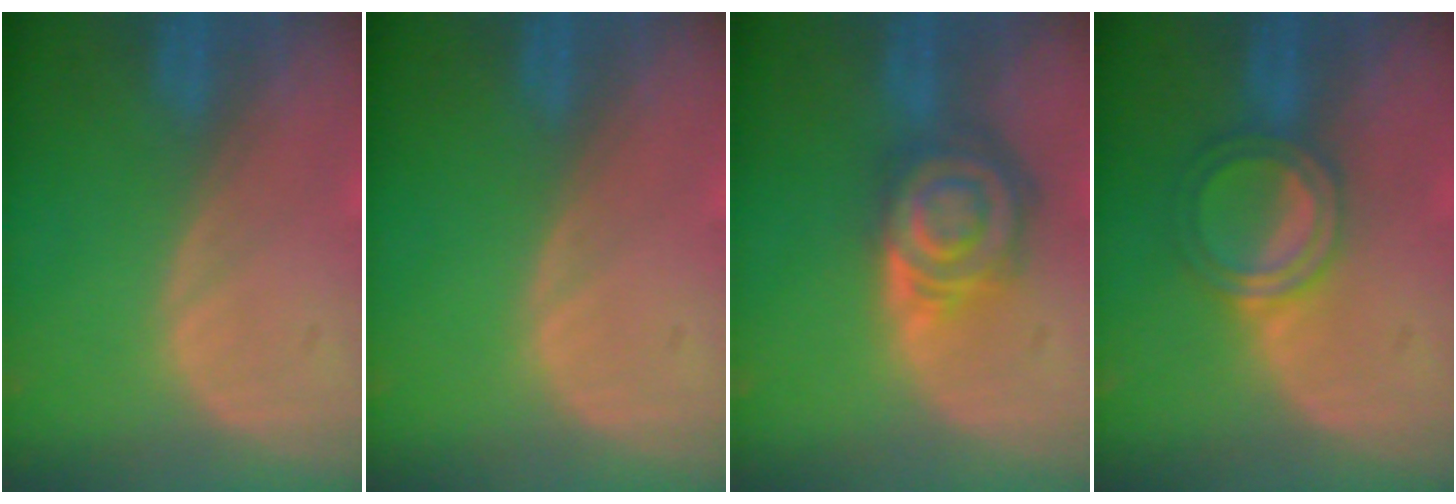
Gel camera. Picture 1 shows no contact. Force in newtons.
{"total": 0.0}
{"total": 8.1, "press": 7.1, "slide": 4.0}
{"total": 5.0, "press": 4.7, "slide": 1.8}